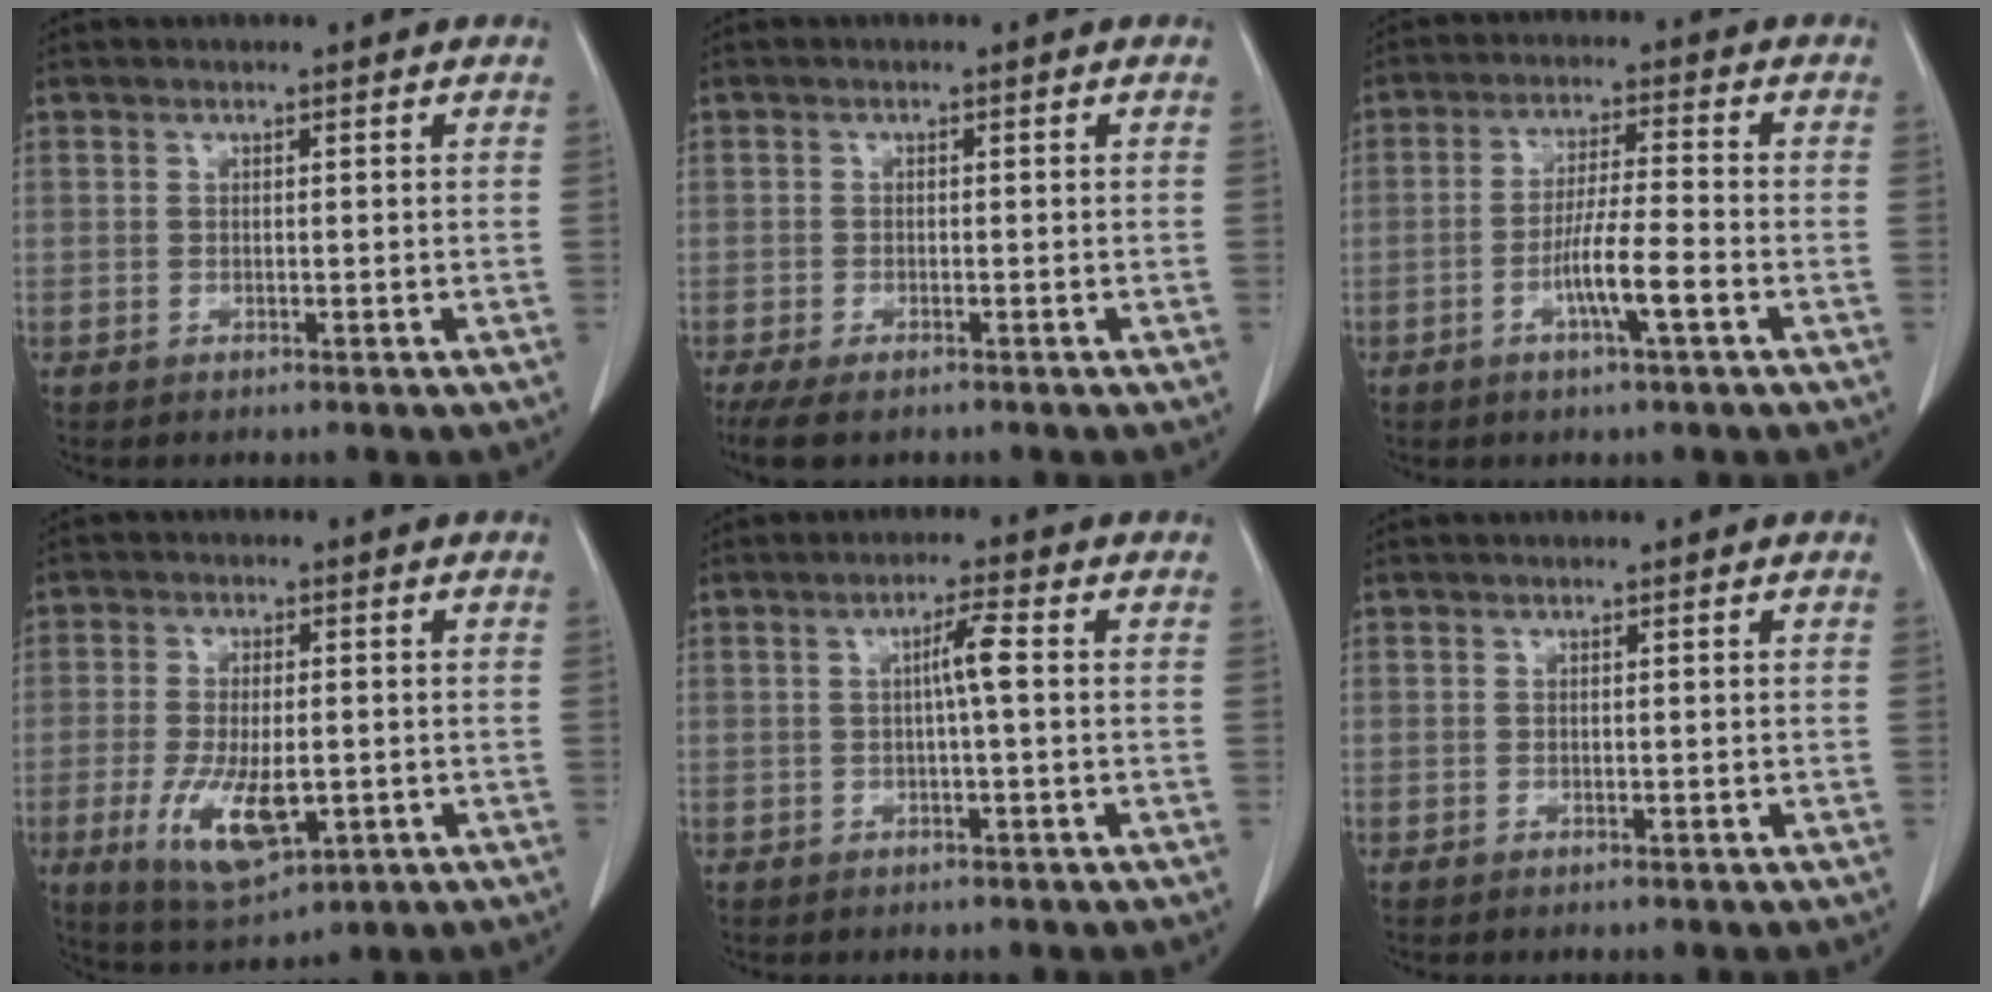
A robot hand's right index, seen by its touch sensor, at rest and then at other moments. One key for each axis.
{"total": 7.1, "fx": -4.9, "fy": 2.9, "fz": 4.2, "tx": -0.083, "ty": -0.013, "tz": -0.079}
{"total": 7.4, "fx": -2.9, "fy": 0.3, "fz": 6.8, "tx": -0.126, "ty": 0.001, "tz": -0.051}
{"total": 10.6, "fx": -2.9, "fy": 4.2, "fz": 9.3, "tx": -0.176, "ty": -0.016, "tz": -0.037}
{"total": 3.6, "fx": 0.3, "fy": 0.3, "fz": 3.6, "tx": -0.065, "ty": 0.007, "tz": 0.005}
{"total": 0.0}